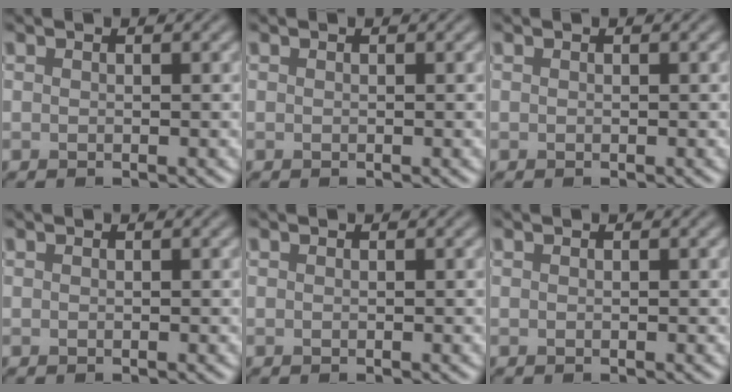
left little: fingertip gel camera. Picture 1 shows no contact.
{"total": 0.0}
{"total": 0.0}
{"total": 0.0}
{"total": 0.0}
{"total": 0.0}